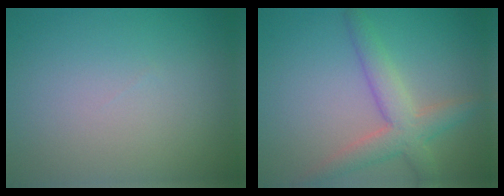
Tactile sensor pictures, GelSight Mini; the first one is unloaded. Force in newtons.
{"total": 4.3, "press": 4.3, "slide": 0.3}